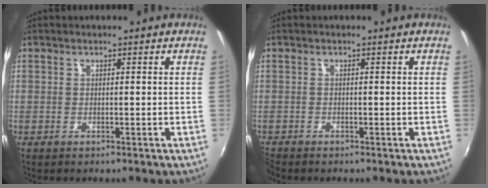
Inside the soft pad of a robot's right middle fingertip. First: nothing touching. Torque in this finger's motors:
{"motor_torque": [0.13, -0.12, 0.15, 0.13]}